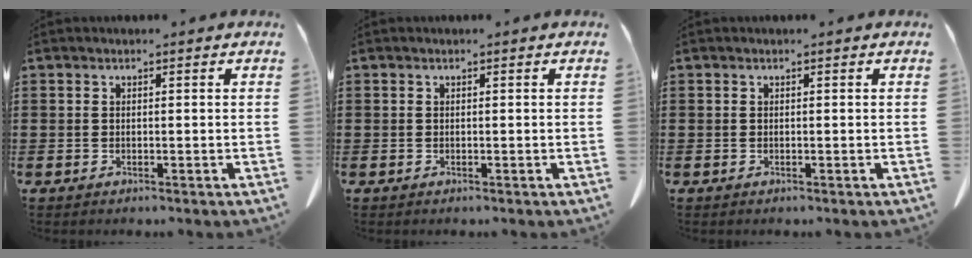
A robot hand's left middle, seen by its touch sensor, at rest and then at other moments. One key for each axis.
{"total": 0.0}
{"total": 0.0}